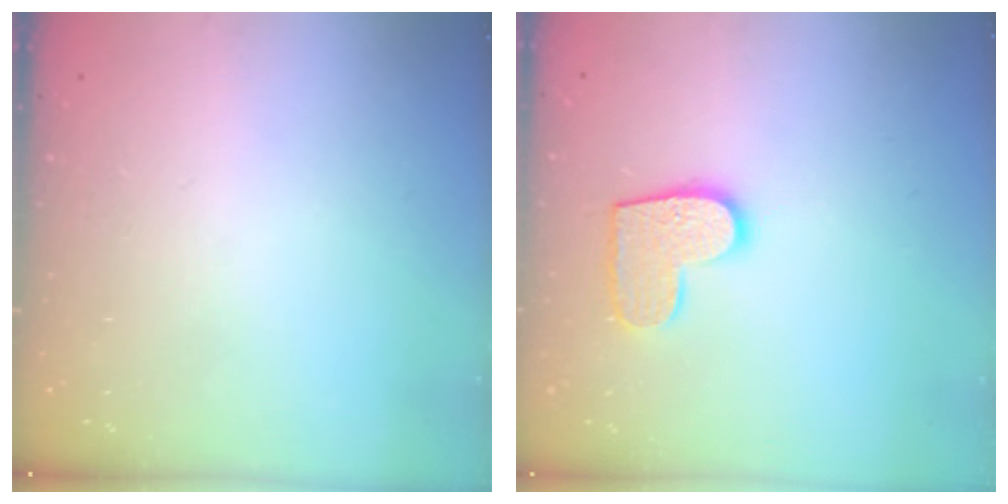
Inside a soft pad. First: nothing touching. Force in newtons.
{"total": 10.5, "press": 10.5, "slide": 0.6}